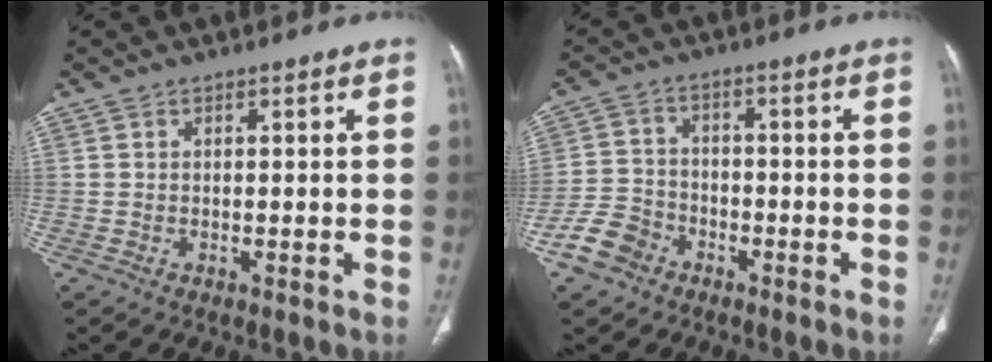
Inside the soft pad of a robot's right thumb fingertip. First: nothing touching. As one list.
[{"total": 6.8, "force": [-4.1, 5.1, 2.1], "torque": [-0.031, 0.024, -0.080]}]